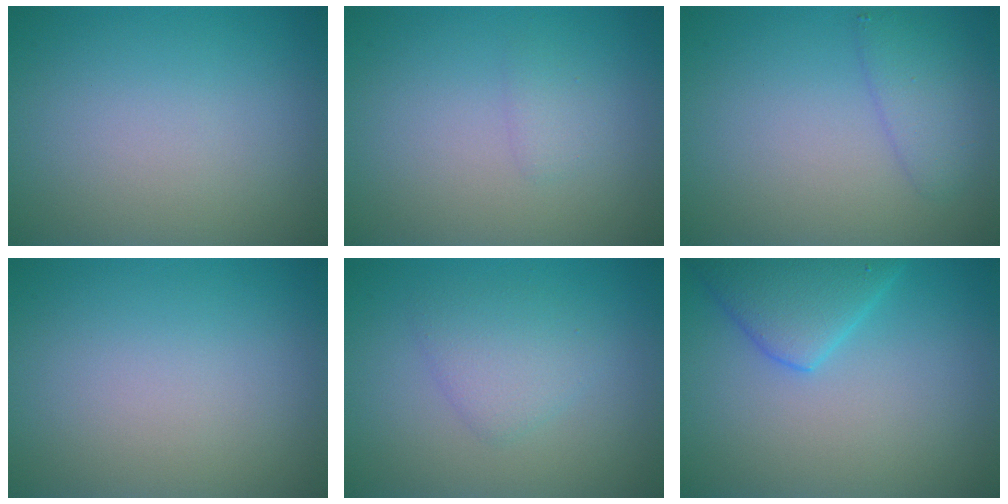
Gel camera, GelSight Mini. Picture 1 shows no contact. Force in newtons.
{"total": 0.9, "press": 0.9, "slide": 0.1}
{"total": 2.3, "press": 2.3, "slide": 0.1}
{"total": 0.0}
{"total": 2.4, "press": 2.4, "slide": 0.1}
{"total": 4.2, "press": 4.2, "slide": 0.2}